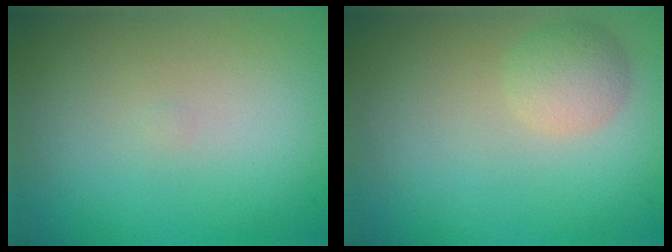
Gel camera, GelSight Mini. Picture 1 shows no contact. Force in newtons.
{"total": 2.2, "press": 2.2, "slide": 0.1}